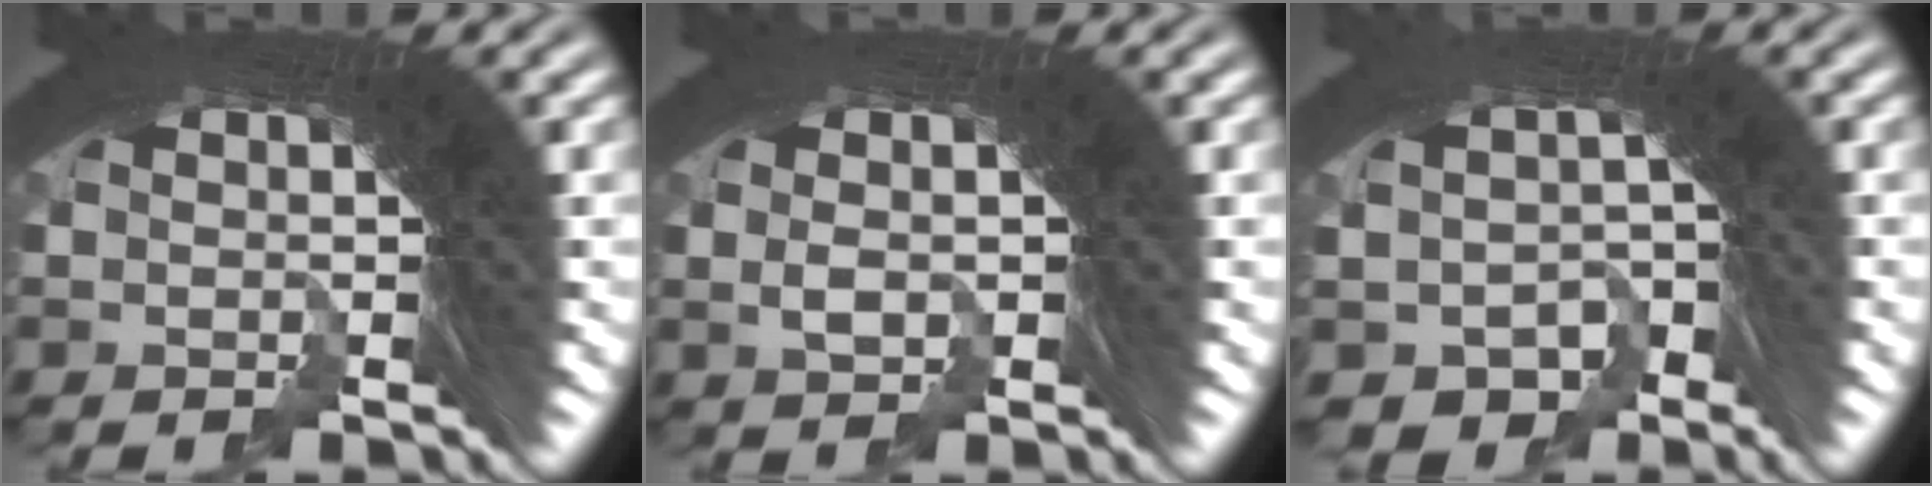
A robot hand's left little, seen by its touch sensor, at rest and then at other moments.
{"total": 2.0, "force": [-0.3, 2.0, 0.6], "torque": [-0.013, 0.004, -0.004]}
{"total": 8.0, "force": [-5.9, 5.5, -0.5], "torque": [-0.035, -0.049, -0.084]}